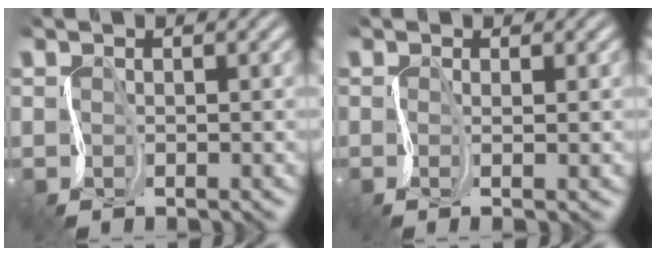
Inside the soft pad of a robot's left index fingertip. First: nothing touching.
{"total": 1.3, "force": [0.3, 0.3, 1.3], "torque": [-0.021, 0.003, 0.004]}